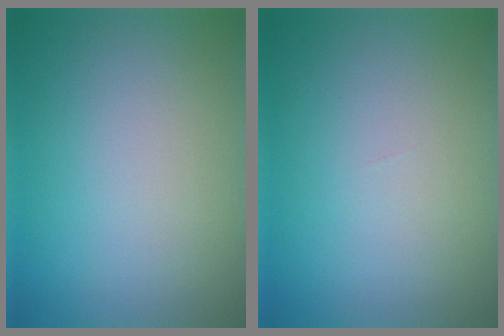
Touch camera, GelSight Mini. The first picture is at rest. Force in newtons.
{"total": 0.0}